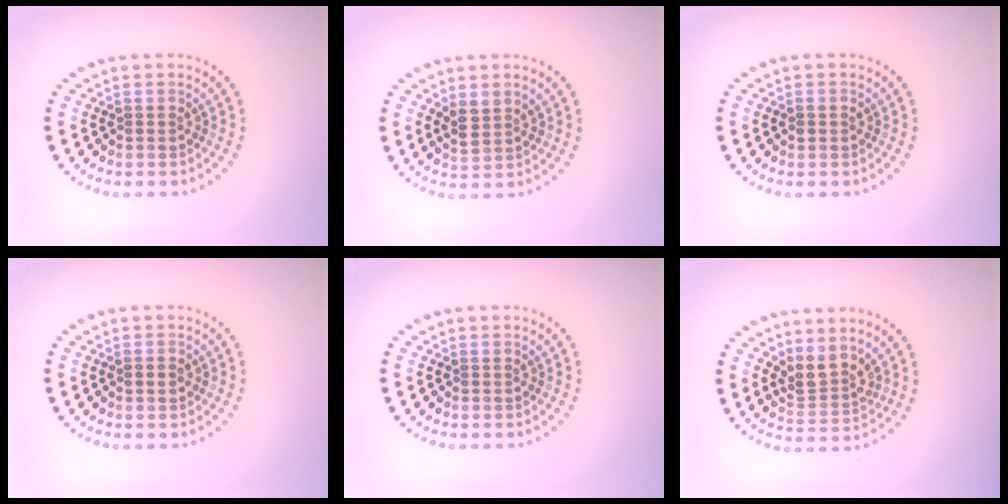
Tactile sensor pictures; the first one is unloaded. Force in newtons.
{"total": 2.2, "press": 1.8, "slide": 1.2}
{"total": 1.0, "press": 1.0, "slide": 0.1}
{"total": 1.3, "press": 1.3, "slide": 0.1}
{"total": 0.0}
{"total": 2.9, "press": 2.1, "slide": 2.0}